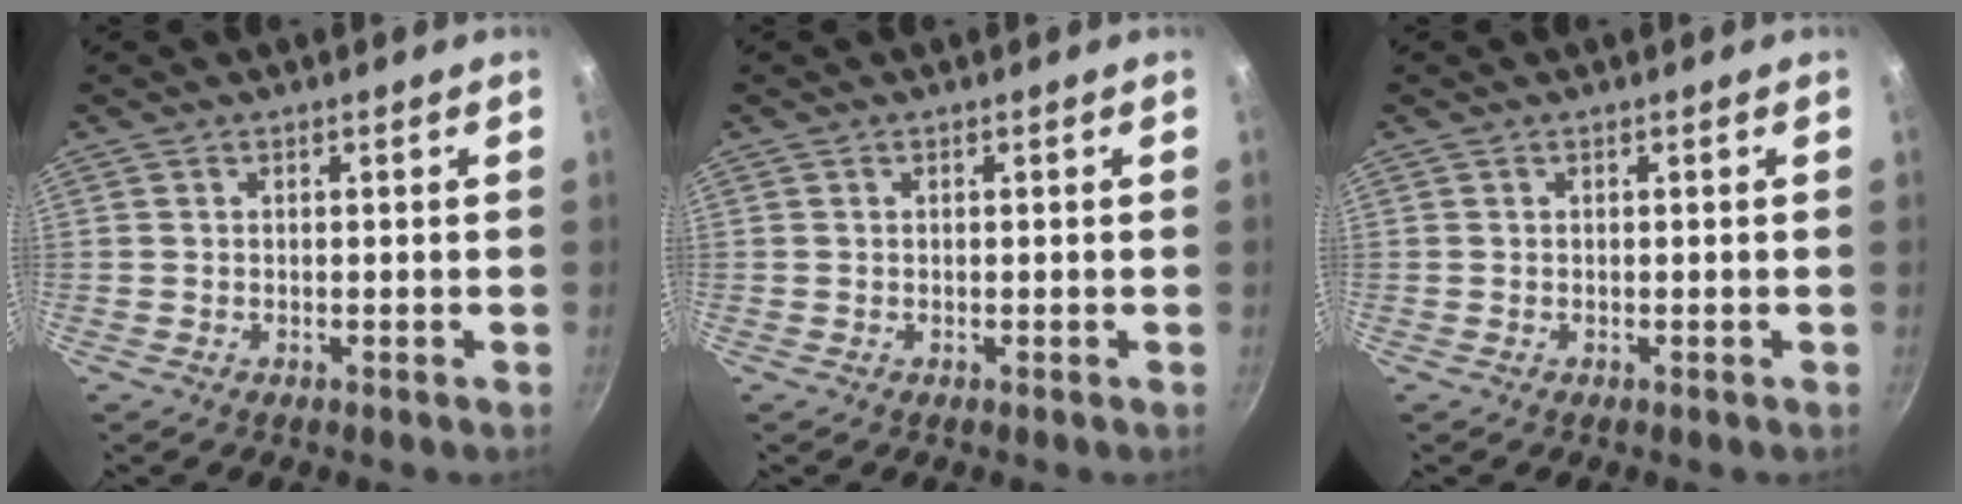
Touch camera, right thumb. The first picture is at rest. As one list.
[{"total": 0.0}, {"total": 0.0}]